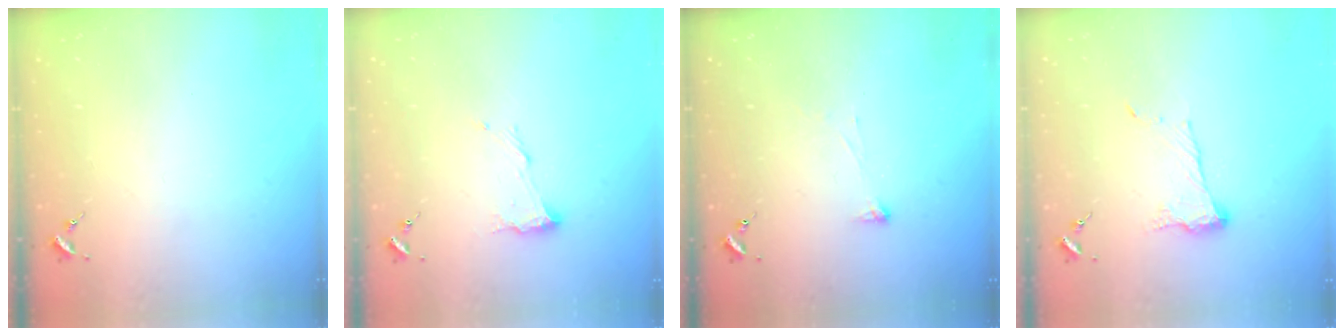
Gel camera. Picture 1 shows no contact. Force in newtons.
{"total": 8.4, "press": 8.4, "slide": 0.4}
{"total": 2.9, "press": 2.9, "slide": 0.4}
{"total": 9.5, "press": 9.5, "slide": 0.3}